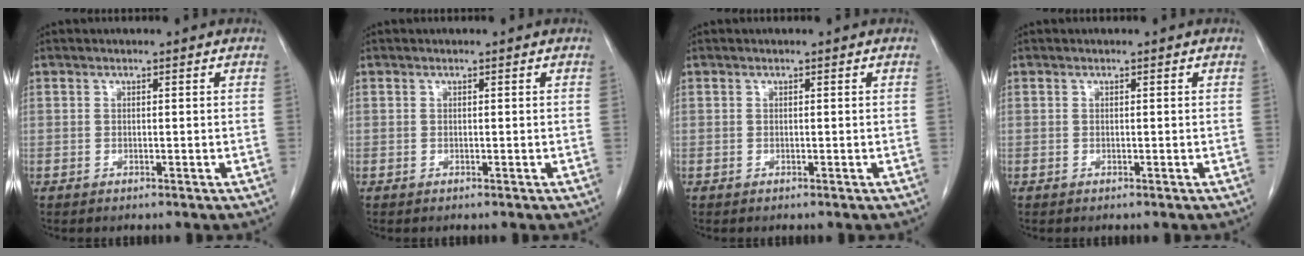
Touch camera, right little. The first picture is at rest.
{"total": 0.0}
{"total": 0.0}
{"total": 0.0}